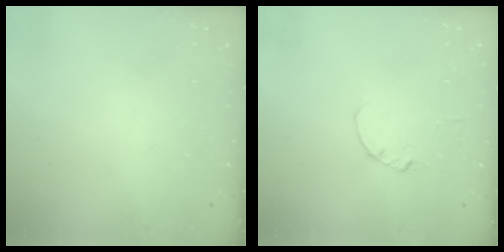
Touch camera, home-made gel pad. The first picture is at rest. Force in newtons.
{"total": 0.0}